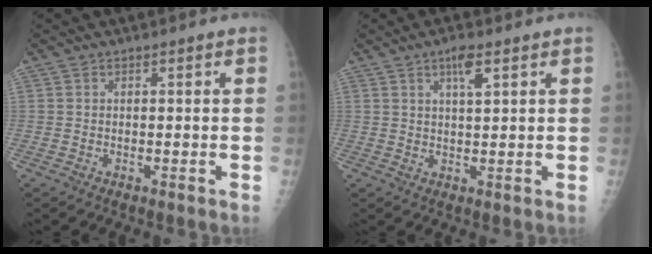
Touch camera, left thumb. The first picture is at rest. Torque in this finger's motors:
{"motor_torque": [2.59, 2.42, 0.54, -0.34, 0.06]}